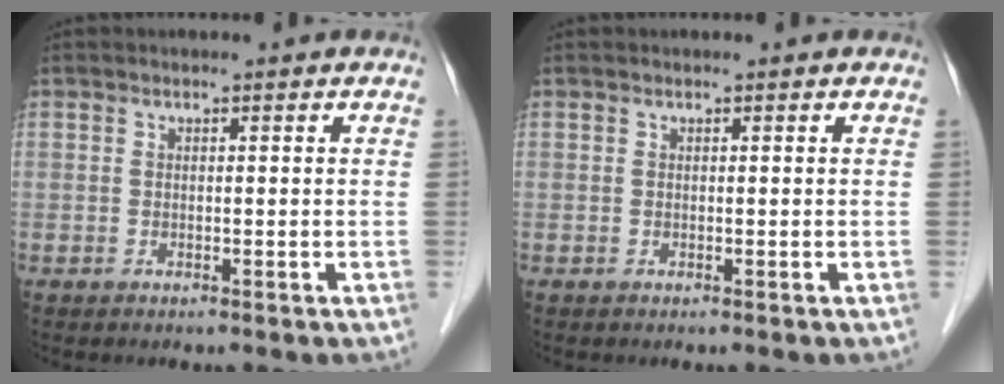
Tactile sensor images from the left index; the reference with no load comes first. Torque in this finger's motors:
{"motor_torque": [0.07, -0.06, 0.00, -0.01]}